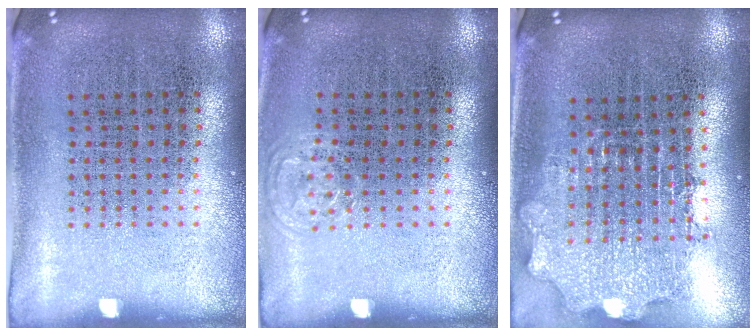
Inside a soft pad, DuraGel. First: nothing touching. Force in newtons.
{"total": 0.6, "press": 0.6, "slide": 0.1}
{"total": 2.0, "press": 1.6, "slide": 1.2}